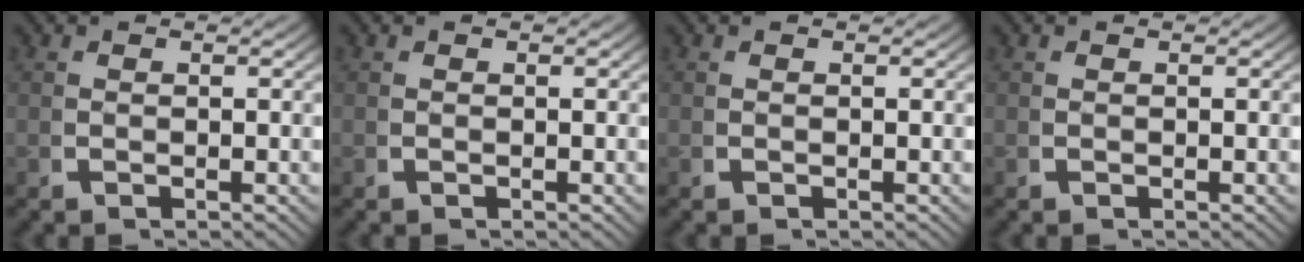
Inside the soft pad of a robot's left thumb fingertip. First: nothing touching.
{"total": 0.0}
{"total": 0.0}
{"total": 0.0}